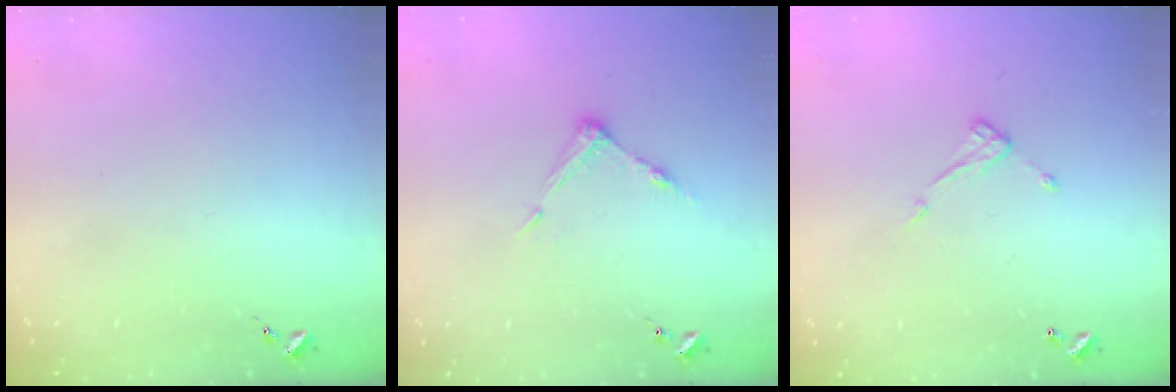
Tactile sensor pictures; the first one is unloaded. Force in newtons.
{"total": 6.8, "press": 6.7, "slide": 0.4}
{"total": 8.2, "press": 8.1, "slide": 0.4}